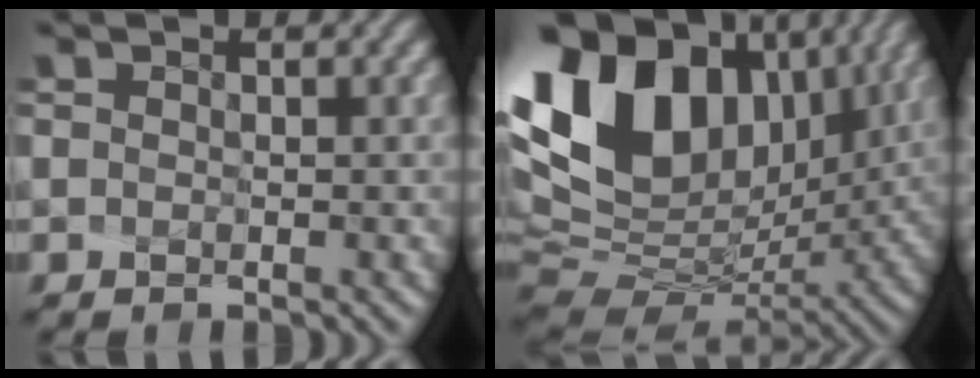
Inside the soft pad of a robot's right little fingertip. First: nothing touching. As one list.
[{"total": 14.8, "force": [5.5, 9.9, 9.5], "torque": [-0.193, 0.018, 0.112]}]